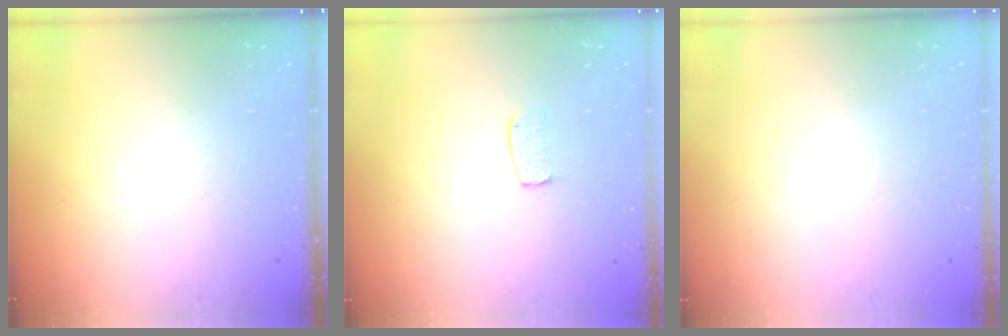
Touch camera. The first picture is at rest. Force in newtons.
{"total": 4.5, "press": 4.5, "slide": 0.2}
{"total": 0.0}